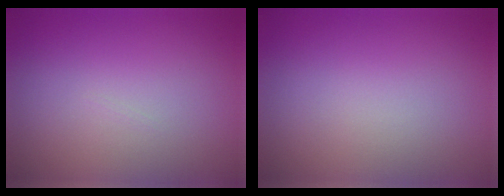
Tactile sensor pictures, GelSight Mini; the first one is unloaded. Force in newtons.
{"total": 0.0}